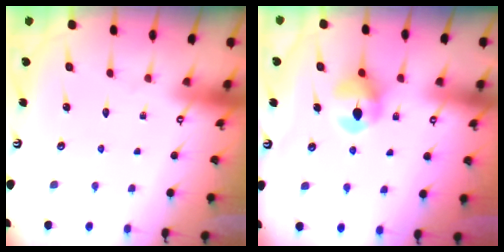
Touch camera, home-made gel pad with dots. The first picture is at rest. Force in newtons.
{"total": 8.5, "press": 8.4, "slide": 0.4}